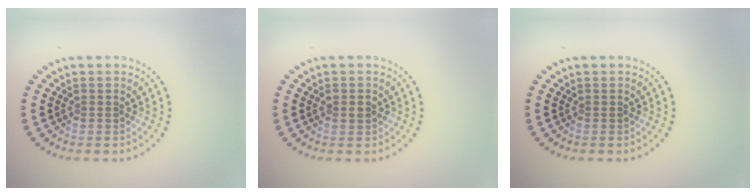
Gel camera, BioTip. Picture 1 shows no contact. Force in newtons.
{"total": 1.5, "press": 1.5, "slide": 0.2}
{"total": 0.0}